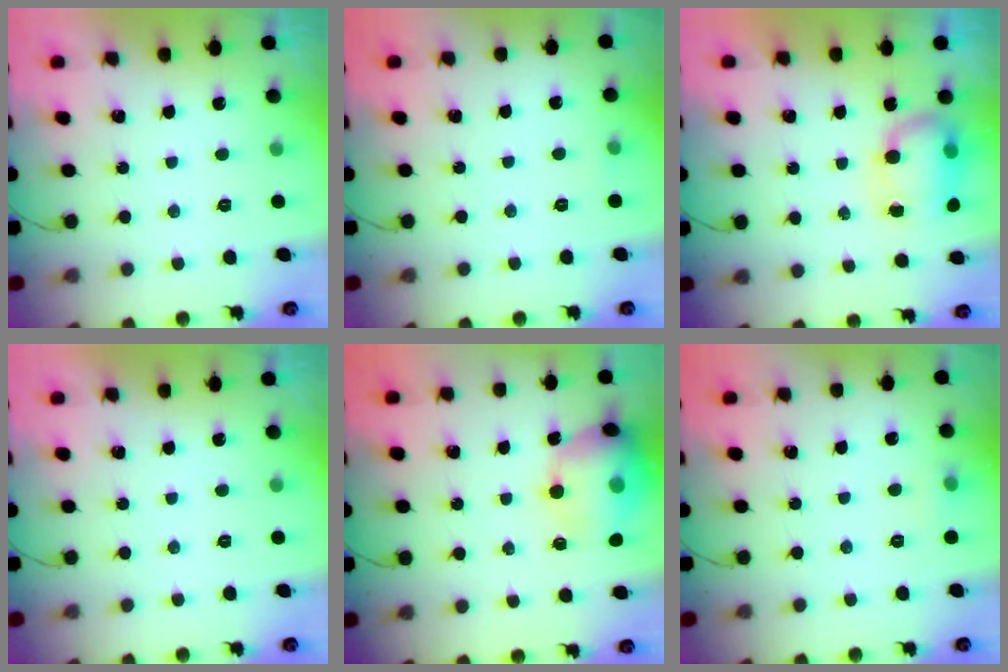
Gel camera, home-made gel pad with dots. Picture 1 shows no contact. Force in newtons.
{"total": 3.4, "press": 2.5, "slide": 2.3}
{"total": 11.9, "press": 9.7, "slide": 6.8}
{"total": 0.0}
{"total": 14.8, "press": 14.7, "slide": 2.1}
{"total": 5.4, "press": 5.3, "slide": 1.2}